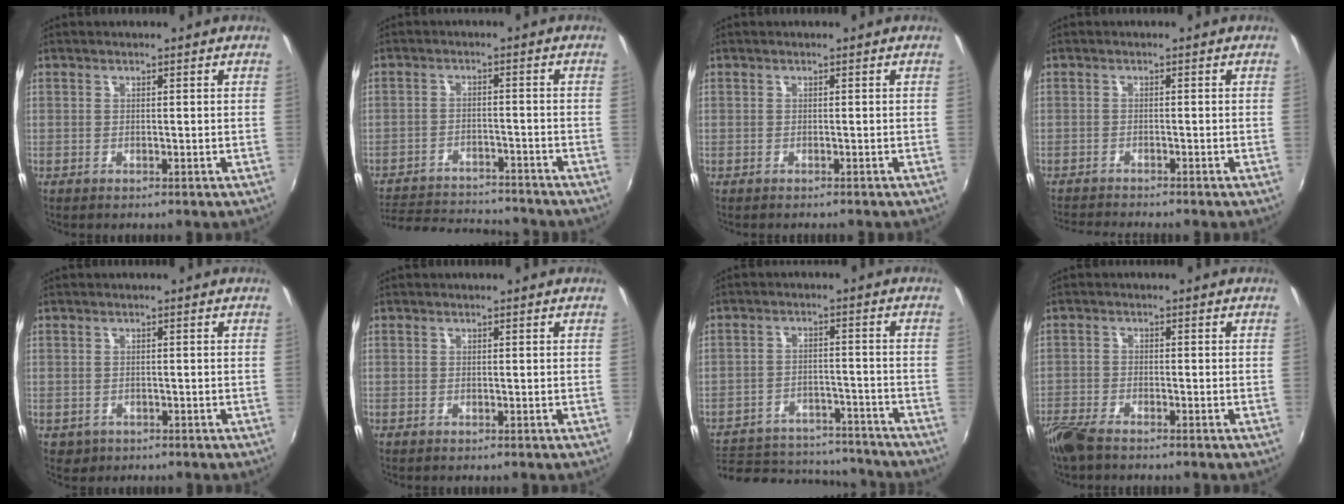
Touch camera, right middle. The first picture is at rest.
{"total": 15.6, "force": [-14.1, 3.9, 5.4], "torque": [-0.124, -0.007, -0.204]}
{"total": 0.6, "force": [-0.5, 0.1, 0.1], "torque": [-0.003, -0.003, -0.009]}
{"total": 4.2, "force": [-4.1, -0.3, 1.0], "torque": [-0.034, -0.016, -0.076]}
{"total": 2.2, "force": [-0.8, 1.9, 0.7], "torque": [-0.019, -0.003, -0.007]}
{"total": 0.0}
{"total": 19.1, "force": [-16.0, 8.0, 6.7], "torque": [-0.155, 0.018, -0.200]}
{"total": 5.9, "force": [-5.0, 1.3, 2.9], "torque": [-0.078, -0.022, -0.099]}